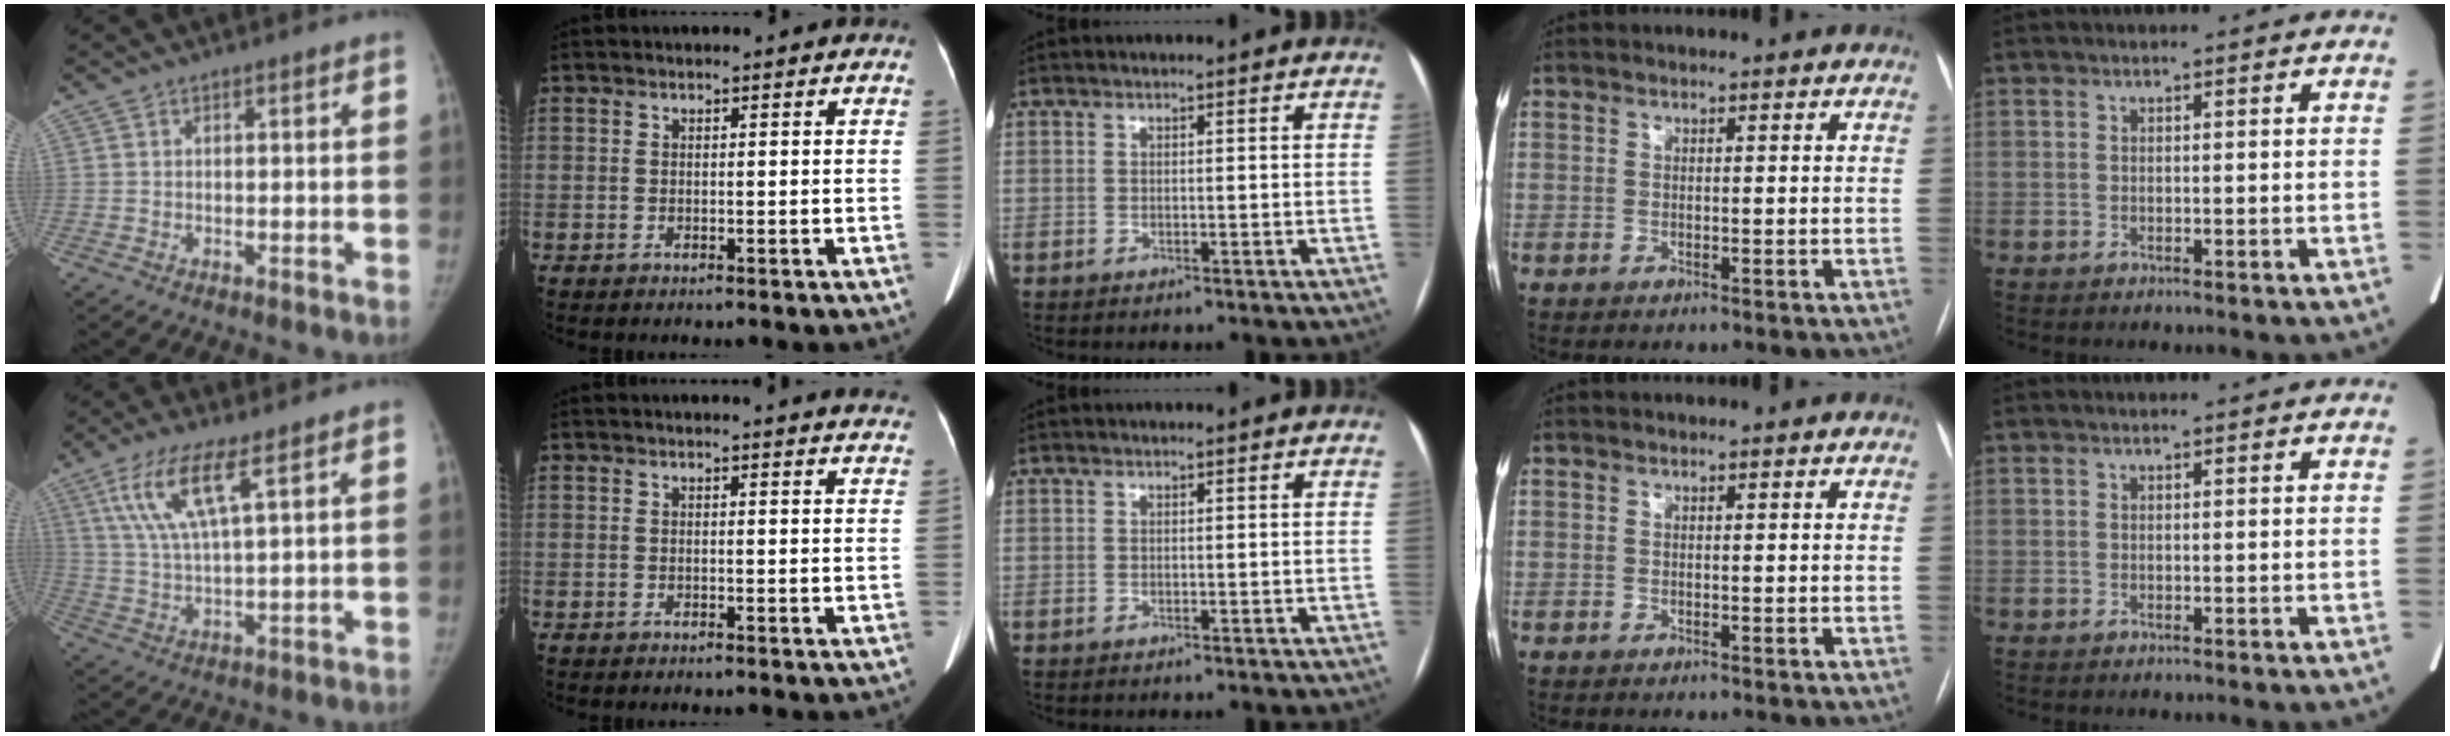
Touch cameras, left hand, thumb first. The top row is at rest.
{"thumb": {"total": 10.1, "force": [5.0, 2.1, 8.5], "torque": [-0.189, -0.016, 0.103]}, "index": {"total": 9.7, "force": [9.4, 0.5, 2.4], "torque": [-0.016, -0.015, 0.080]}}